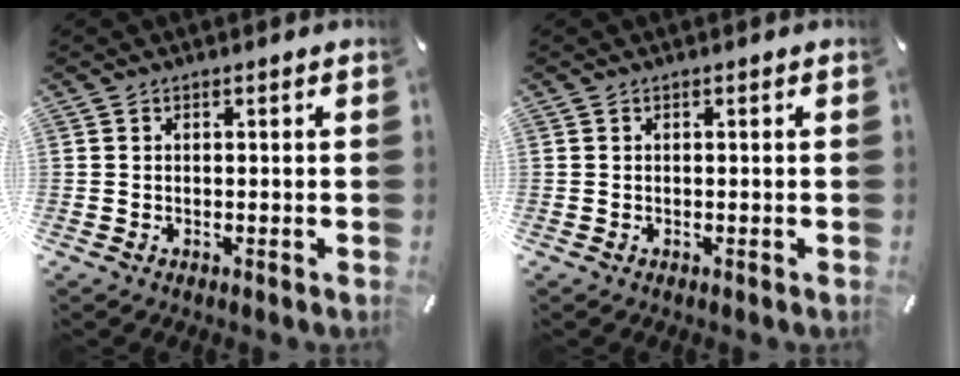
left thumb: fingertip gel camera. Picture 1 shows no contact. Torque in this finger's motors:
{"motor_torque": [-0.01, 0.00, 0.00, 0.02, 0.00]}